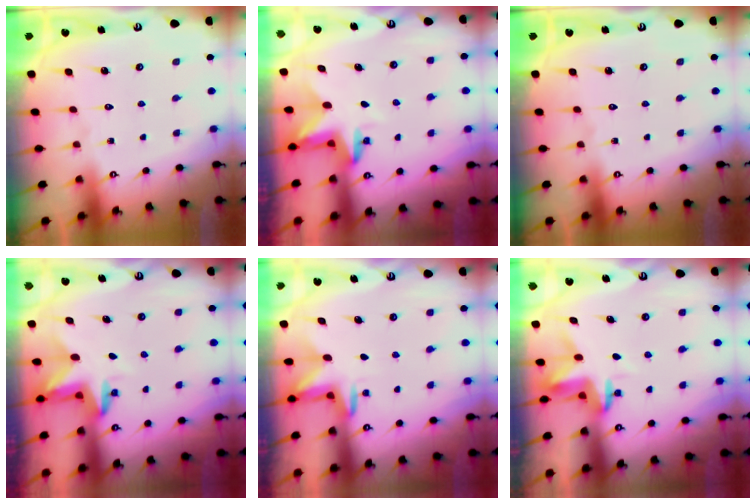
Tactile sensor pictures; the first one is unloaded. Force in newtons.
{"total": 3.4, "press": 3.4, "slide": 0.1}
{"total": 0.0}
{"total": 3.2, "press": 3.2, "slide": 0.1}
{"total": 3.1, "press": 3.1, "slide": 0.6}
{"total": 3.6, "press": 3.6, "slide": 0.2}